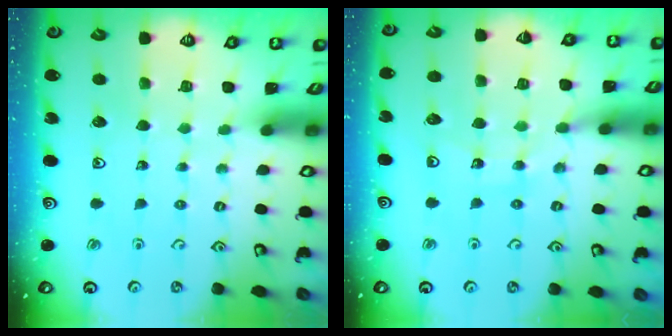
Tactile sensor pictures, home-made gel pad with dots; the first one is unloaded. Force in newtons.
{"total": 12.2, "press": 11.8, "slide": 2.8}